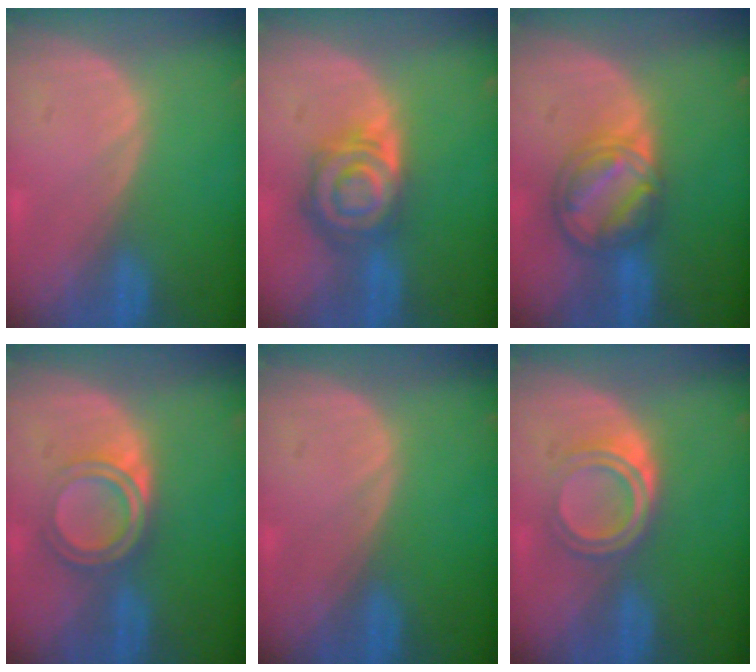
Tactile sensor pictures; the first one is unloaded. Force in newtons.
{"total": 8.1, "press": 7.2, "slide": 3.8}
{"total": 8.4, "press": 7.1, "slide": 4.5}
{"total": 5.3, "press": 4.9, "slide": 1.9}
{"total": 0.0}
{"total": 5.3, "press": 4.5, "slide": 2.8}